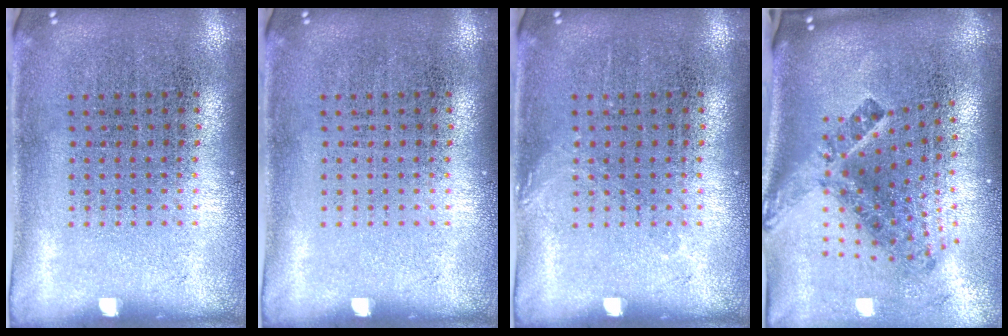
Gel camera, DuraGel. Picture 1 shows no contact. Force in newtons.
{"total": 0.0}
{"total": 0.6, "press": 0.6, "slide": 0.1}
{"total": 2.9, "press": 1.8, "slide": 2.3}